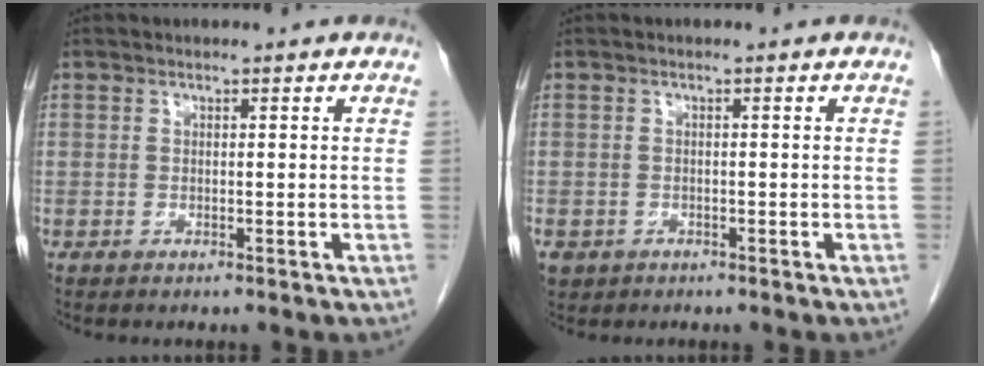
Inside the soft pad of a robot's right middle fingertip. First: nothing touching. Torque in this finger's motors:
{"motor_torque": [1.00, -0.63, 0.61, 0.14]}